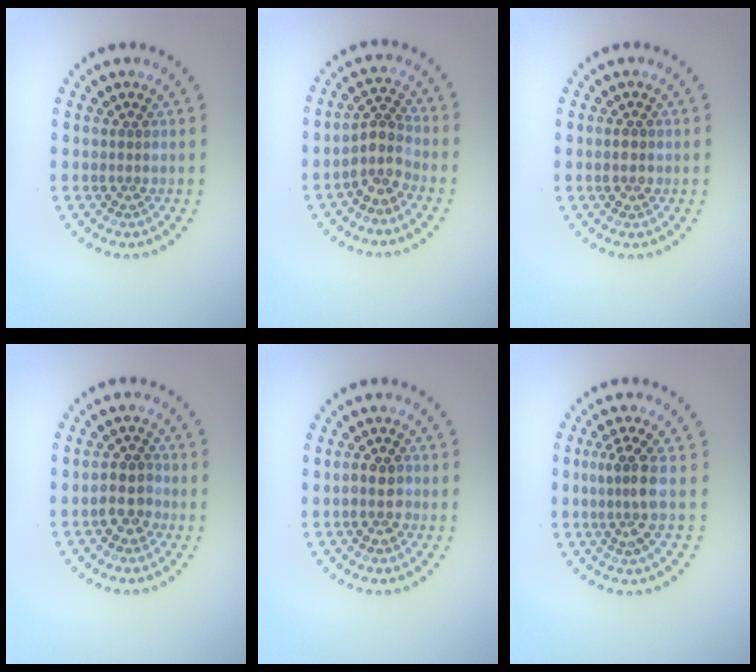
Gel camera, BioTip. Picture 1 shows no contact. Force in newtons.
{"total": 2.7, "press": 2.0, "slide": 1.8}
{"total": 1.6, "press": 1.6, "slide": 0.1}
{"total": 2.6, "press": 2.4, "slide": 1.1}
{"total": 1.8, "press": 1.7, "slide": 0.7}
{"total": 2.8, "press": 2.1, "slide": 1.8}